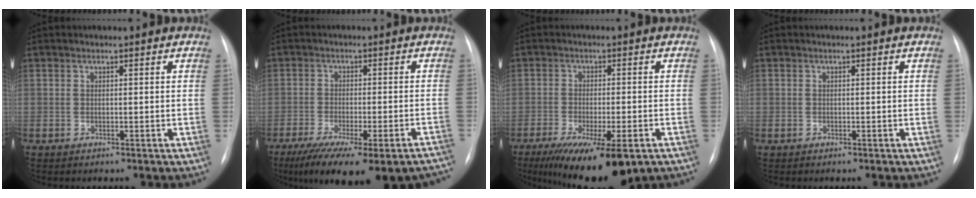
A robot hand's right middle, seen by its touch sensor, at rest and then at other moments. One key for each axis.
{"total": 19.9, "fx": -15.8, "fy": 3.6, "fz": 11.6, "tx": -0.137, "ty": -0.019, "tz": -0.211}
{"total": 14.1, "fx": -9.0, "fy": 3.4, "fz": 10.3, "tx": -0.146, "ty": -0.028, "tz": -0.136}
{"total": 0.0}